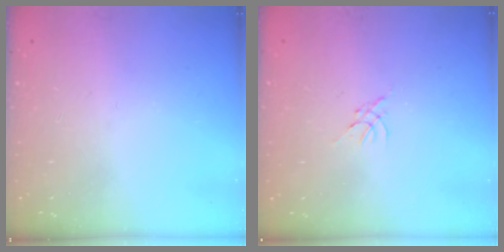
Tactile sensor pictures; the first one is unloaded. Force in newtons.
{"total": 0.0}